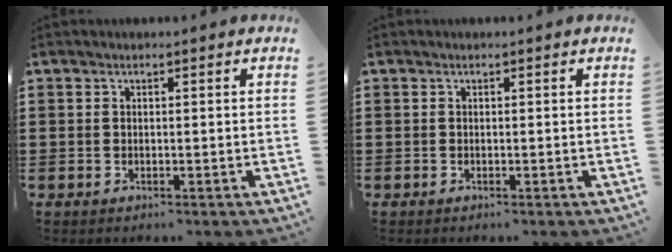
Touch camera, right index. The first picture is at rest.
{"total": 0.0}